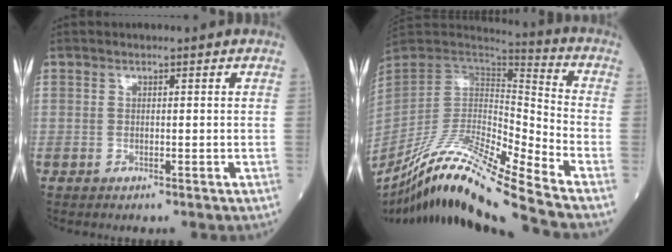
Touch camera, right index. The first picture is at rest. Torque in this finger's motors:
{"motor_torque": [-0.11, -0.47, 0.46, 0.11]}